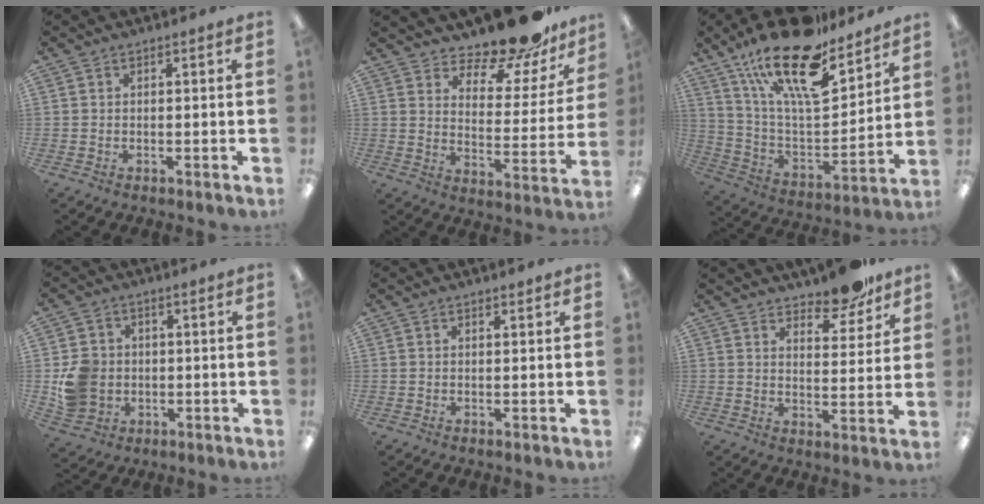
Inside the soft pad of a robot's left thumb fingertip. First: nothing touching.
{"total": 15.5, "force": [13.9, 4.3, 5.2], "torque": [-0.070, -0.120, 0.238]}
{"total": 23.6, "force": [16.5, 8.4, 14.6], "torque": [-0.251, -0.107, 0.283]}
{"total": 8.9, "force": [-0.5, 8.1, 3.5], "torque": [-0.079, 0.018, -0.003]}
{"total": 0.8, "force": [0.7, 0.2, 0.1], "torque": [0.005, -0.003, 0.012]}
{"total": 9.2, "force": [8.3, 2.8, 3.1], "torque": [-0.029, -0.060, 0.147]}